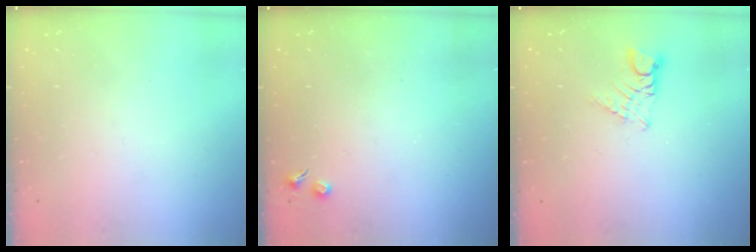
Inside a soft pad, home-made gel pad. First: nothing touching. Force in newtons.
{"total": 2.7, "press": 2.6, "slide": 0.4}
{"total": 3.2, "press": 3.2, "slide": 0.3}